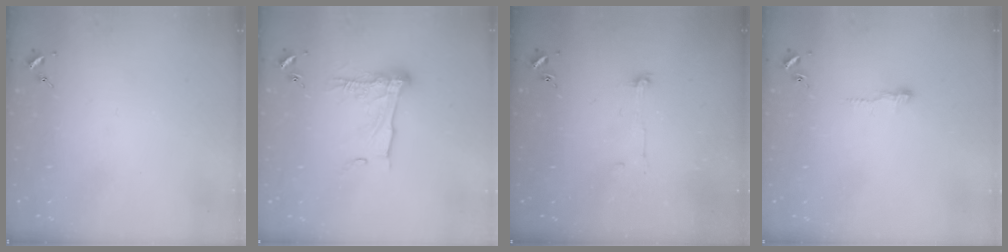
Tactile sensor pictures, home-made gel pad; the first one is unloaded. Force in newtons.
{"total": 13.3, "press": 13.3, "slide": 1.1}
{"total": 4.4, "press": 4.4, "slide": 0.3}
{"total": 4.0, "press": 4.0, "slide": 0.4}